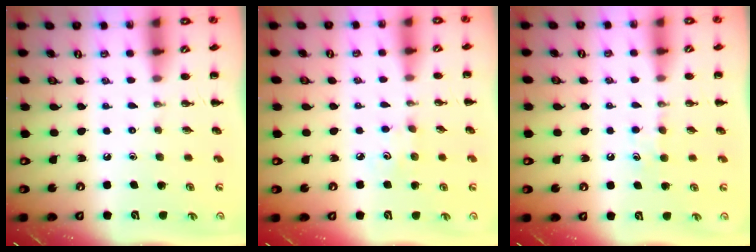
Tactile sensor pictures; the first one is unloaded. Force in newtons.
{"total": 4.1, "press": 3.9, "slide": 1.1}
{"total": 6.0, "press": 5.7, "slide": 1.8}